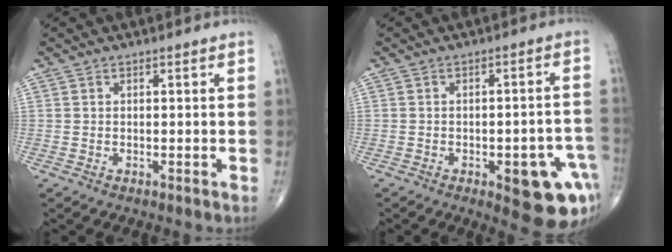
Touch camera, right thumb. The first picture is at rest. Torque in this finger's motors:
{"motor_torque": [1.44, 1.40, 0.90, -1.01, 0.24]}